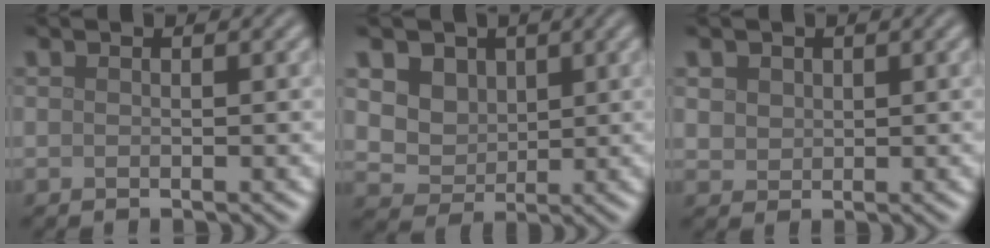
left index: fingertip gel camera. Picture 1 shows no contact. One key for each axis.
{"total": 6.6, "fx": 2.9, "fy": 5.1, "fz": 3.0, "tx": -0.069, "ty": 0.008, "tz": 0.046}
{"total": 2.1, "fx": 1.0, "fy": 1.7, "fz": 0.7, "tx": -0.022, "ty": 0.000, "tz": 0.026}